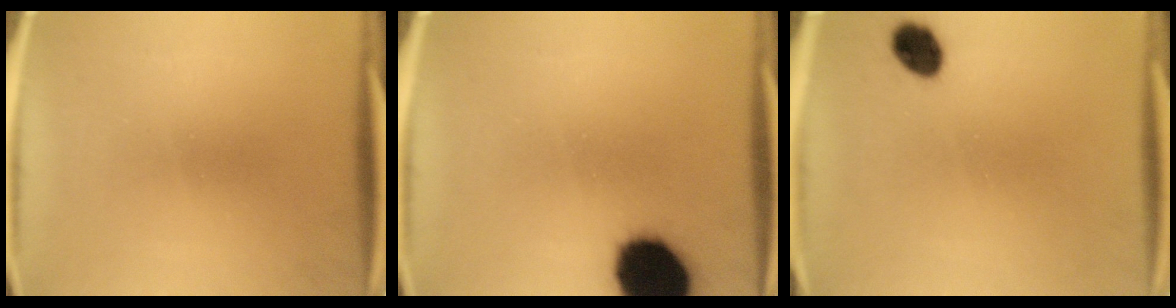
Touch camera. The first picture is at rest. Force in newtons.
{"total": 17.7}
{"total": 5.3}